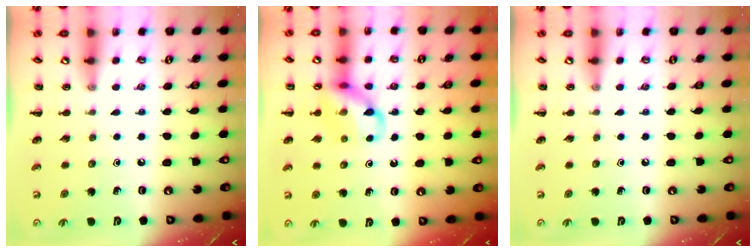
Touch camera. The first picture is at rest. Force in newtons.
{"total": 11.7, "press": 11.6, "slide": 1.6}
{"total": 0.0}